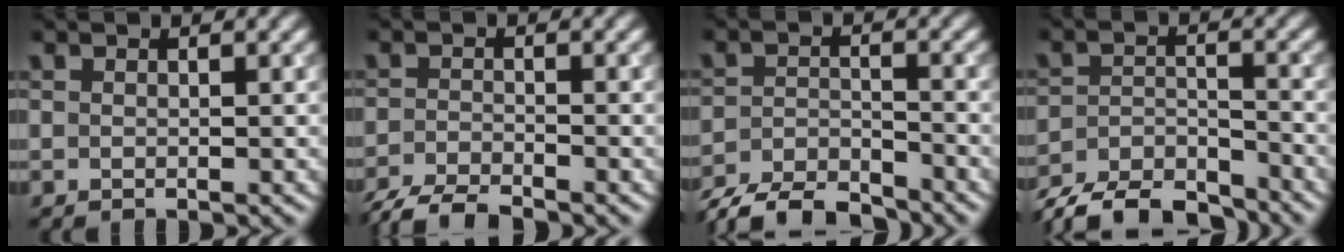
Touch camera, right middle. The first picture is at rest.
{"total": 4.1, "force": [-3.7, 0.6, 1.7], "torque": [-0.031, -0.009, -0.077]}
{"total": 6.2, "force": [-5.7, 1.4, 2.0], "torque": [-0.033, -0.014, -0.109]}
{"total": 8.1, "force": [-7.4, 2.2, 2.5], "torque": [-0.045, -0.012, -0.132]}